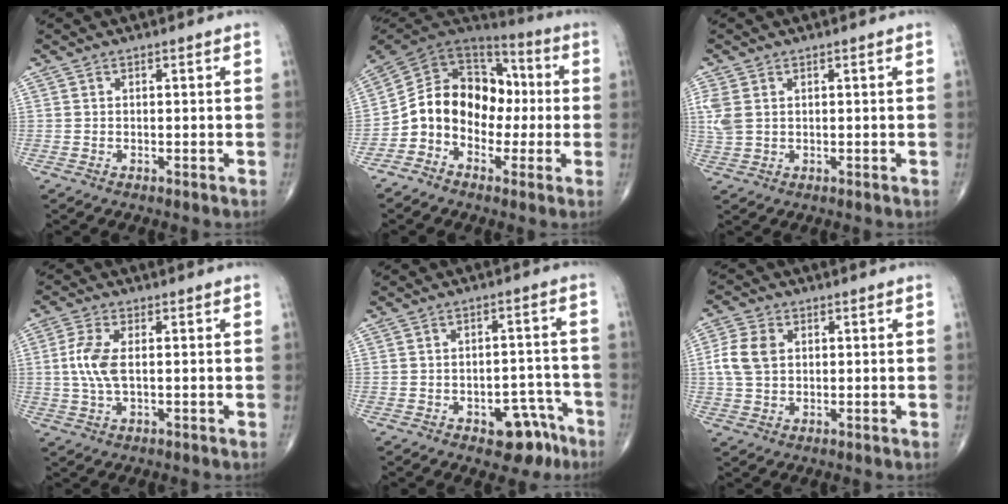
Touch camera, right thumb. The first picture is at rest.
{"total": 15.2, "force": [-2.4, 12.0, 9.0], "torque": [-0.119, 0.059, -0.053]}
{"total": 4.2, "force": [1.0, 2.8, 3.0], "torque": [-0.090, 0.006, 0.027]}
{"total": 6.3, "force": [0.5, 2.8, 5.6], "torque": [-0.138, 0.004, 0.007]}
{"total": 8.1, "force": [-4.7, 4.5, 4.8], "torque": [-0.027, 0.045, -0.056]}
{"total": 6.6, "force": [1.1, 4.7, 4.5], "torque": [-0.096, 0.006, 0.019]}